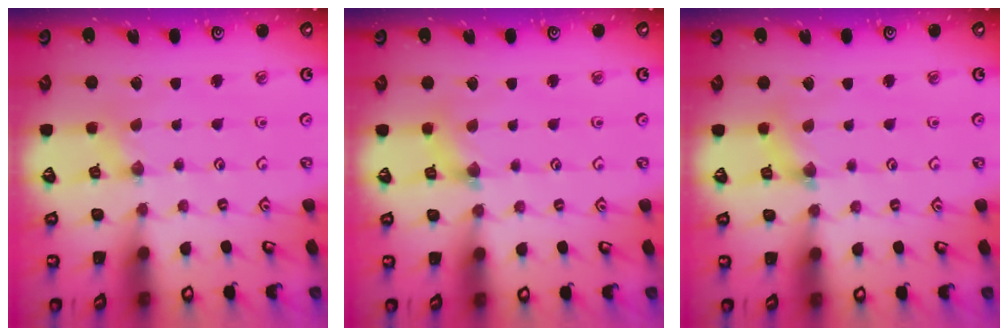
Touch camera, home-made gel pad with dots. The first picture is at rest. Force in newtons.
{"total": 3.3, "press": 3.3, "slide": 0.3}
{"total": 3.3, "press": 3.3, "slide": 0.3}